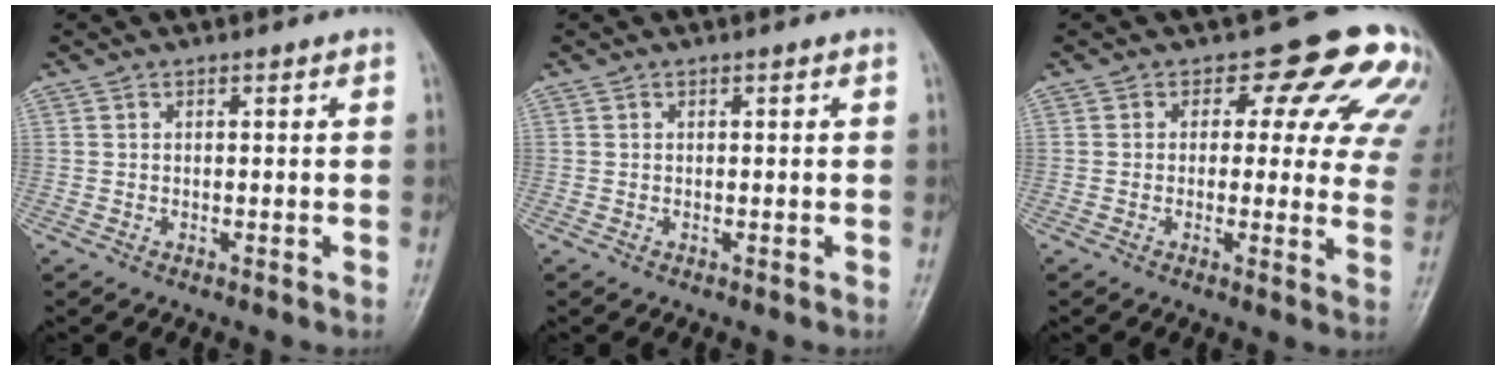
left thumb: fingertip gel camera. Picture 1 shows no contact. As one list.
[{"total": 0.0}, {"total": 13.6, "force": [7.0, 7.5, 8.9], "torque": [-0.041, -0.023, 0.056]}]